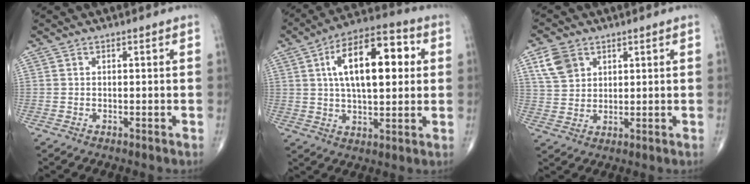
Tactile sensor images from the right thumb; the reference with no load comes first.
{"total": 17.8, "force": [4.0, 8.2, 15.3], "torque": [-0.226, 0.015, 0.059]}
{"total": 6.6, "force": [3.3, 4.7, 3.2], "torque": [-0.047, -0.009, 0.067]}